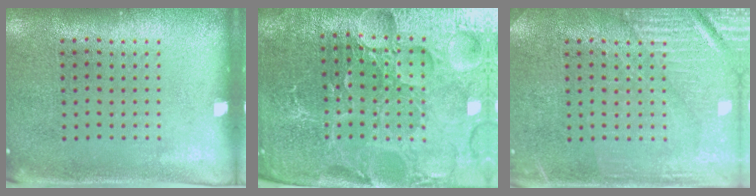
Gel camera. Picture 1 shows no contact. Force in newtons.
{"total": 5.3, "press": 5.0, "slide": 1.6}
{"total": 4.1, "press": 4.1, "slide": 0.7}